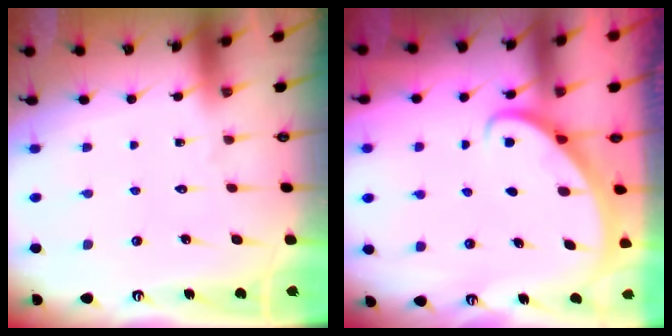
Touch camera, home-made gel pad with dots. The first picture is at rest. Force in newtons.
{"total": 2.8, "press": 2.8, "slide": 0.2}